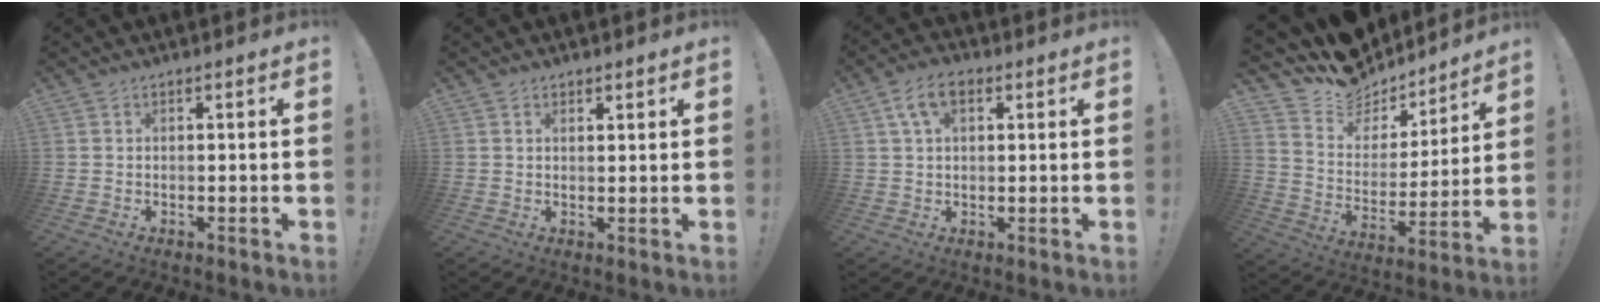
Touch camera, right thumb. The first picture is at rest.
{"total": 1.1, "force": [0.9, 0.5, 0.5], "torque": [-0.001, -0.005, 0.015]}
{"total": 7.6, "force": [2.9, 4.4, 5.5], "torque": [-0.097, 0.009, 0.056]}
{"total": 11.7, "force": [9.8, 6.1, 2.4], "torque": [-0.050, -0.084, 0.174]}